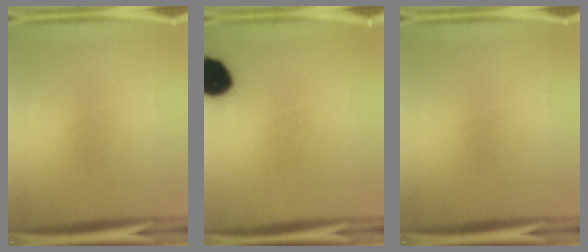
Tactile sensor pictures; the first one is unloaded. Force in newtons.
{"total": 10.6}
{"total": 0.0}